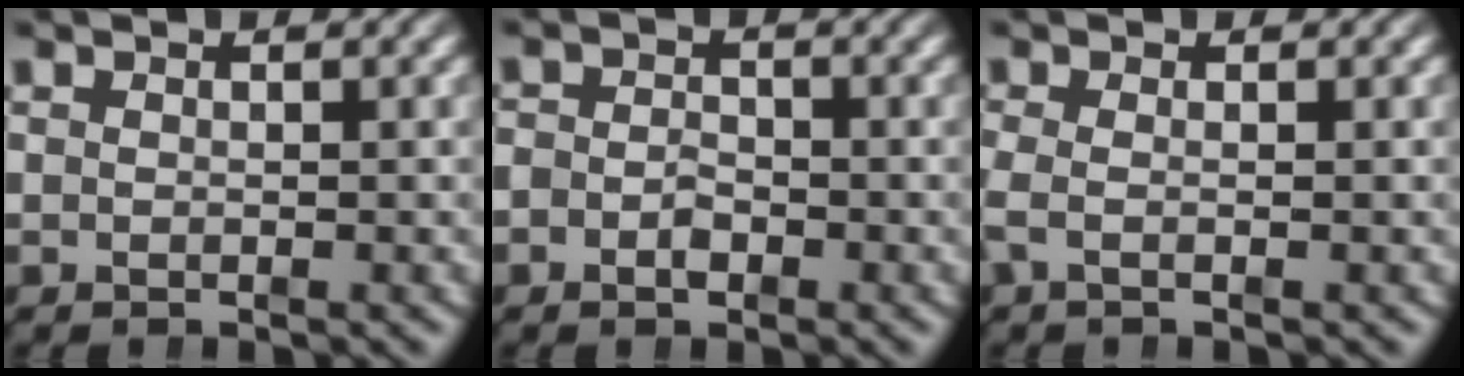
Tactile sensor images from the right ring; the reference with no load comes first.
{"total": 2.8, "force": [-1.2, 2.2, 1.2], "torque": [-0.030, -0.013, -0.020]}
{"total": 1.6, "force": [-0.6, 0.7, 1.3], "torque": [-0.047, -0.015, -0.007]}